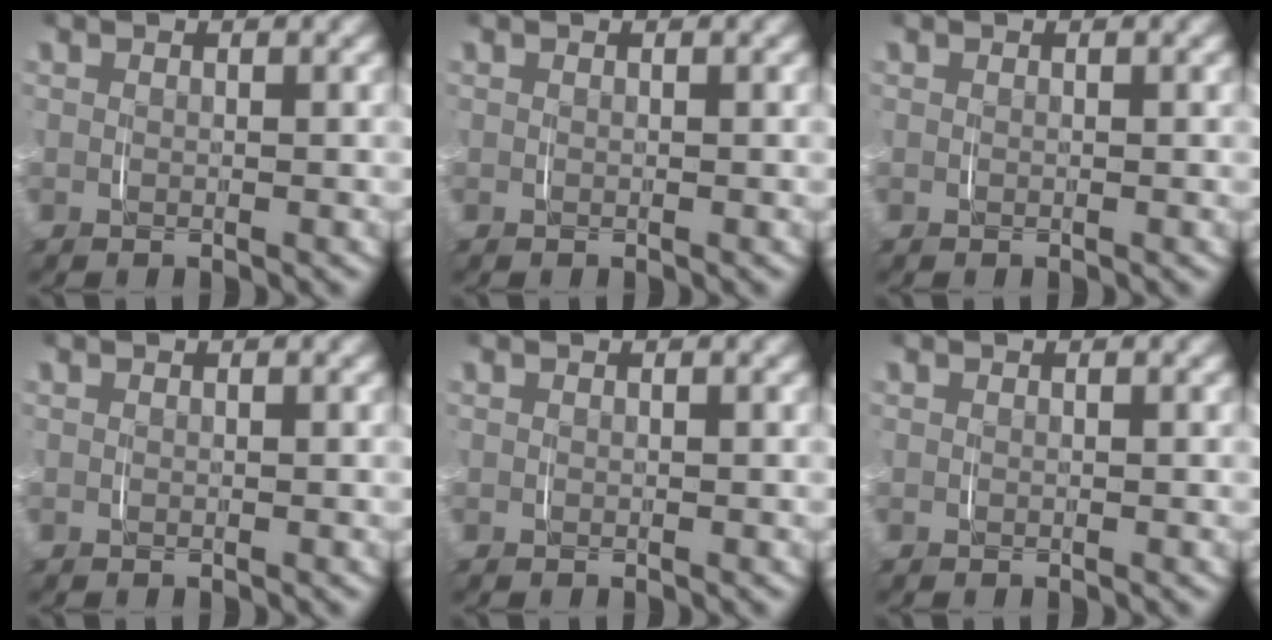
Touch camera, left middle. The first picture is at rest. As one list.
[{"total": 0.0}, {"total": 0.0}, {"total": 0.0}, {"total": 0.0}, {"total": 0.0}]